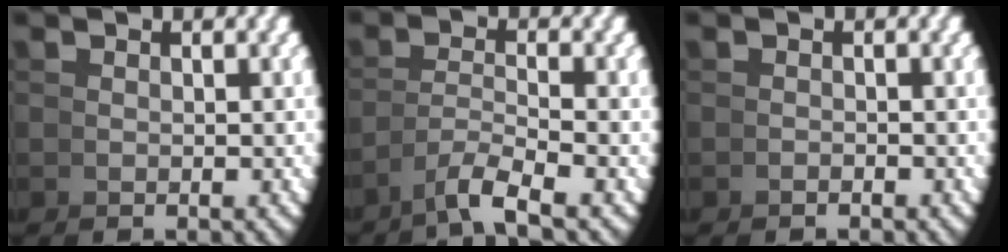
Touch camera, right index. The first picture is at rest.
{"total": 3.1, "force": [-1.9, 0.2, 2.5], "torque": [-0.045, -0.008, -0.026]}
{"total": 1.2, "force": [-0.7, -0.9, -0.5], "torque": [0.015, 0.000, -0.014]}